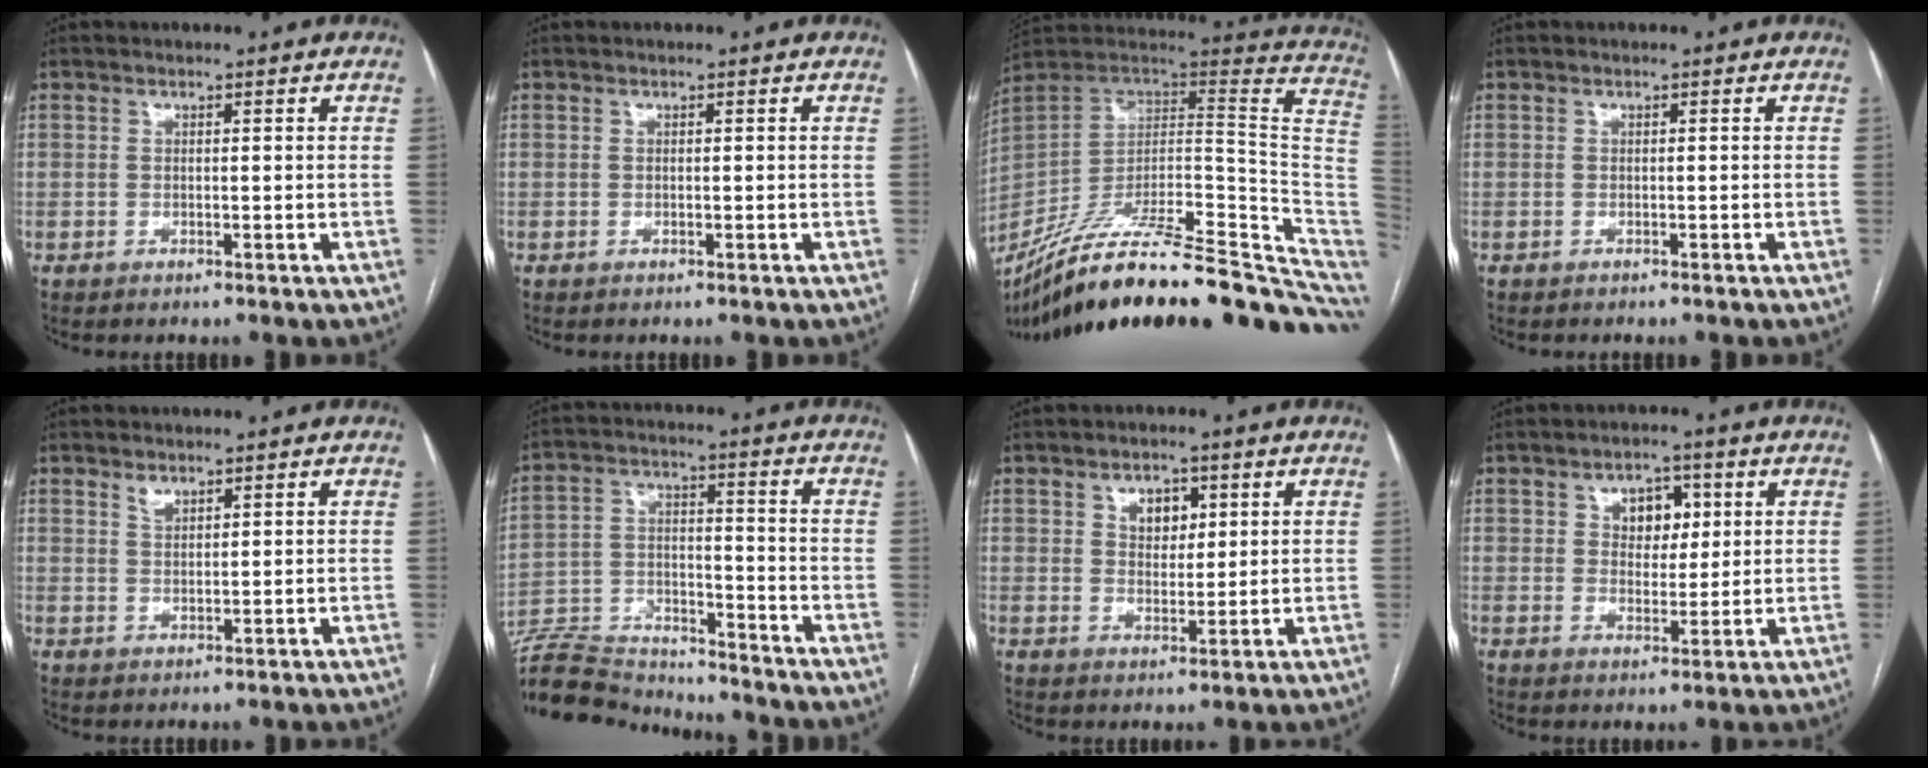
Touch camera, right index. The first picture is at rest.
{"total": 0.0}
{"total": 36.5, "force": [-29.5, 6.2, 20.6], "torque": [-0.230, -0.027, -0.428]}
{"total": 1.0, "force": [-0.8, 0.5, 0.0], "torque": [-0.004, 0.004, -0.013]}
{"total": 1.8, "force": [1.3, 0.9, 0.8], "torque": [-0.015, 0.000, 0.028]}
{"total": 15.9, "force": [-15.3, 2.7, 3.3], "torque": [-0.066, 0.019, -0.253]}
{"total": 4.4, "force": [1.8, 2.9, 2.8], "torque": [-0.042, 0.006, 0.033]}
{"total": 5.6, "force": [1.9, 3.8, 3.7], "torque": [-0.051, 0.014, 0.033]}